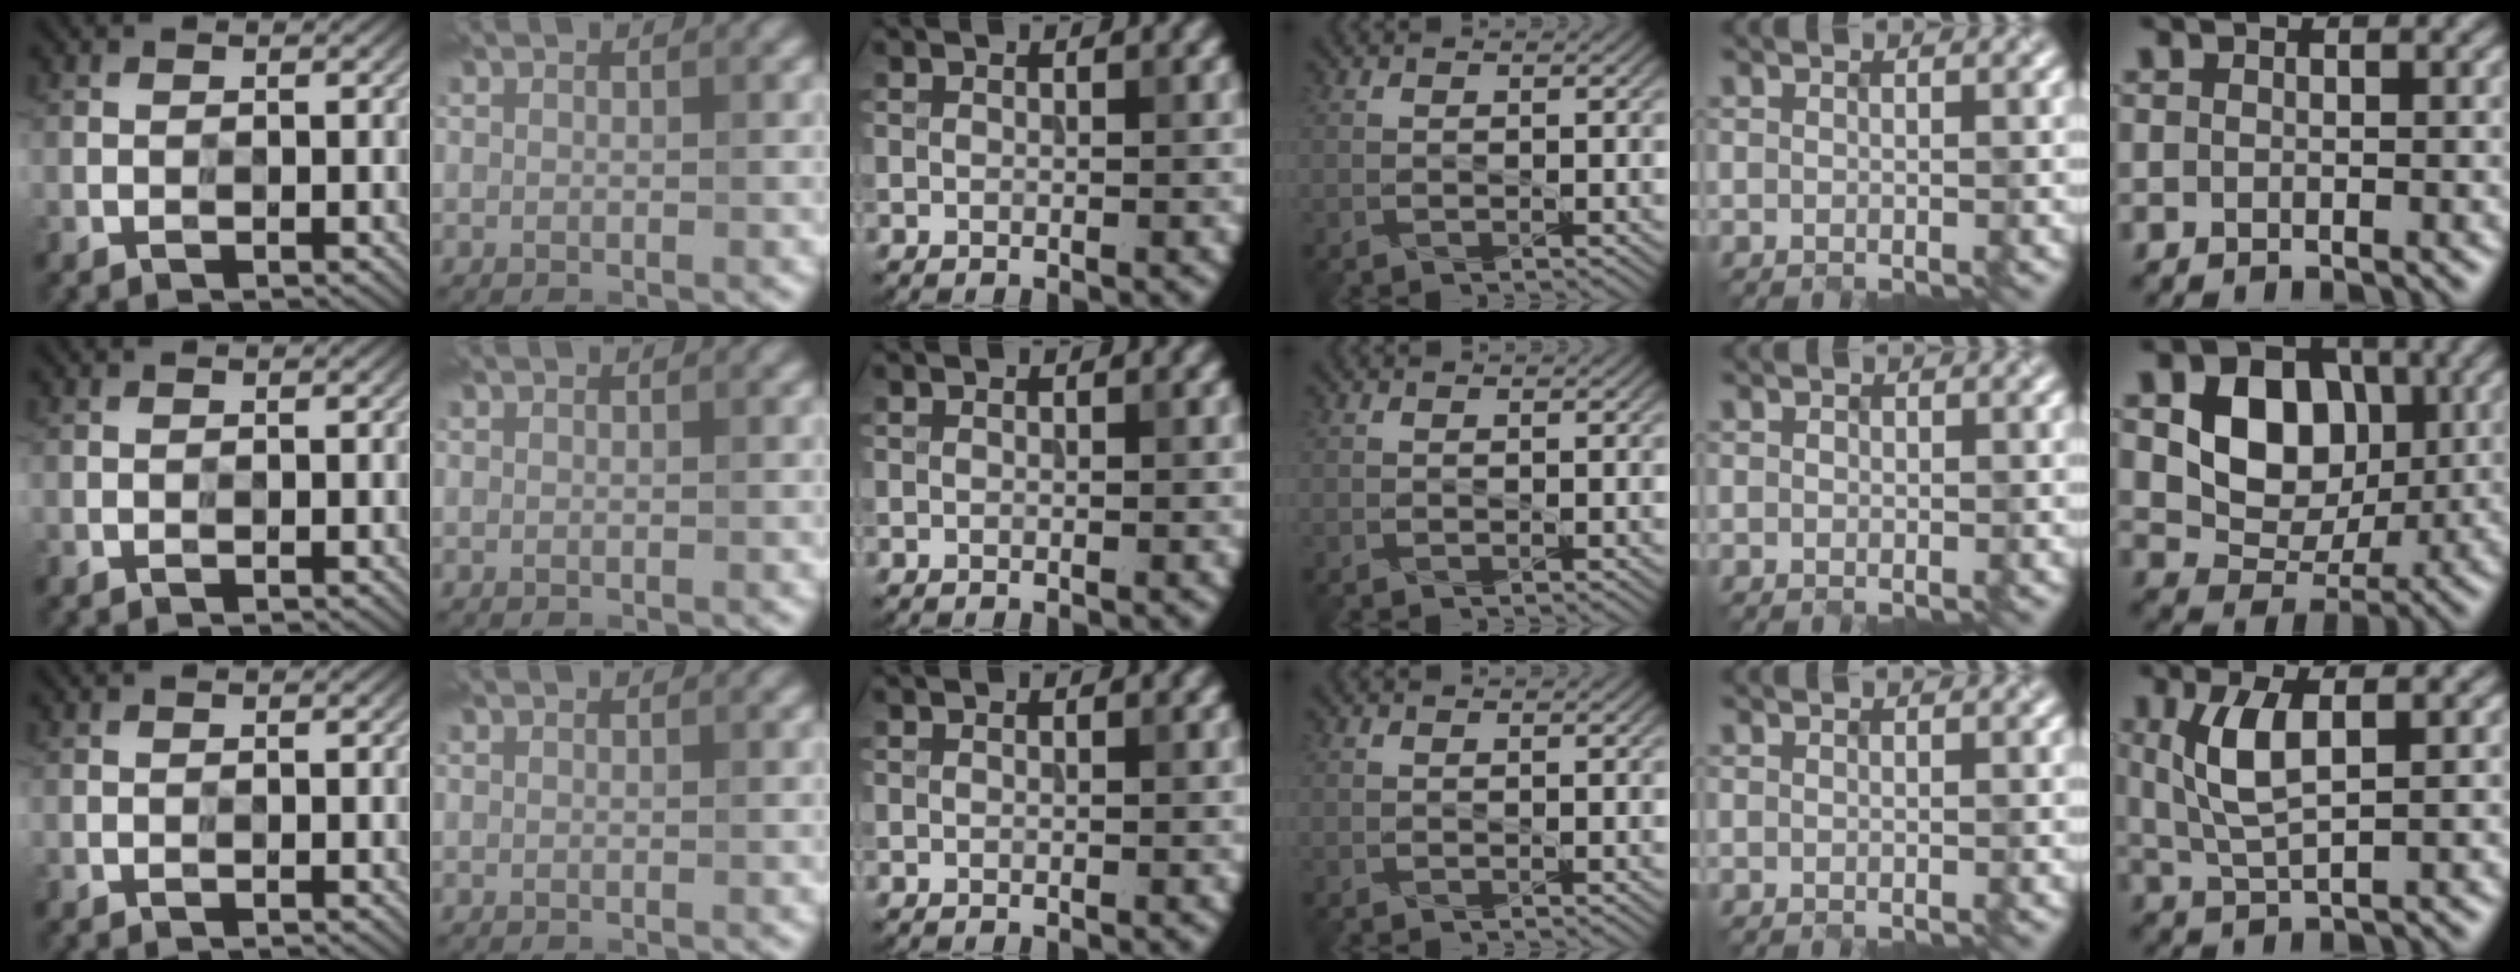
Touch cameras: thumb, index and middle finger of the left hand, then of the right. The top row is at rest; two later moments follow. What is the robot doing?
{"motion": "extract", "object": "drawer"}